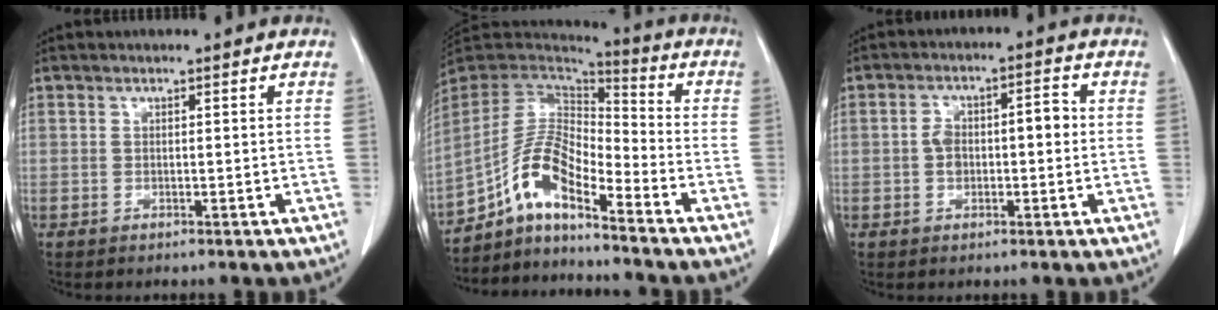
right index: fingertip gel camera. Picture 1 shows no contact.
{"total": 10.8, "force": [-6.9, 2.7, 7.9], "torque": [-0.159, 0.025, -0.128]}
{"total": 5.8, "force": [-0.2, 3.0, 5.0], "torque": [-0.093, 0.031, -0.003]}